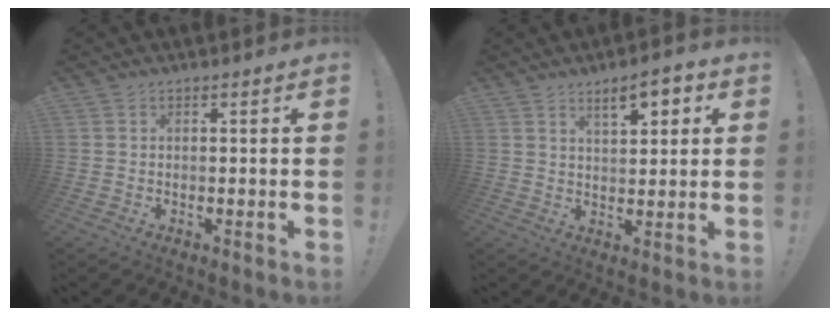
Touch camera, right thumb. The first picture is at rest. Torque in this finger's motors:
{"motor_torque": [0.04, 0.04, 0.00, 0.14, 0.09]}